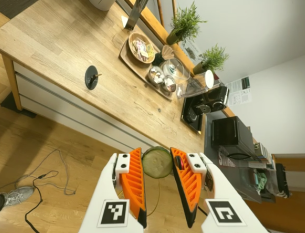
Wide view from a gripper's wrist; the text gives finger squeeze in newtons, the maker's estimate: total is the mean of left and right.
{"total": 8.5, "left": 9.1, "right": 7.8}